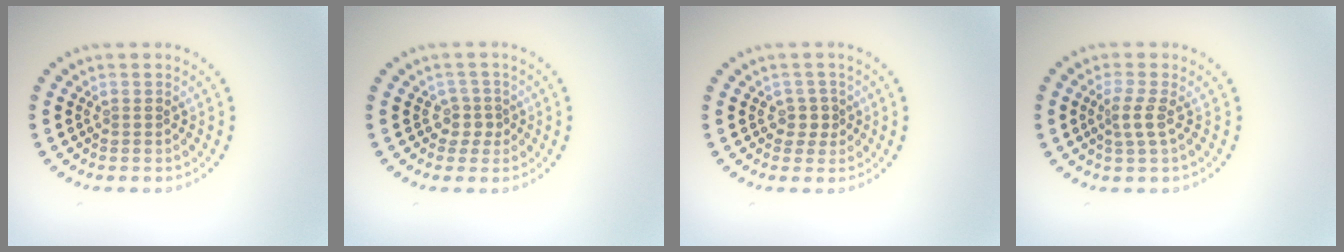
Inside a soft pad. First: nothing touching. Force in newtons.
{"total": 1.7, "press": 1.1, "slide": 1.3}
{"total": 1.6, "press": 1.3, "slide": 0.9}
{"total": 1.8, "press": 1.2, "slide": 1.3}